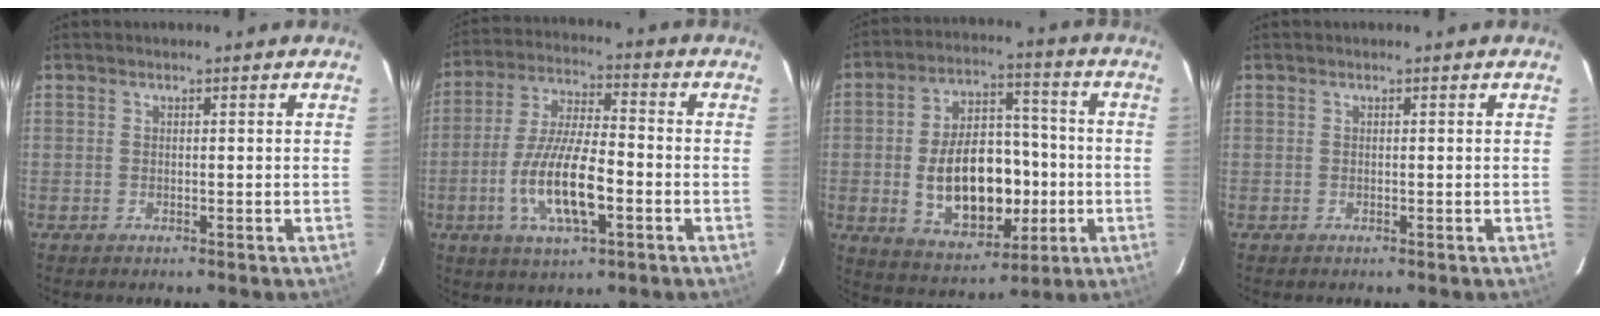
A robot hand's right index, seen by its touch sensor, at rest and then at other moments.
{"total": 13.4, "force": [-4.4, 4.1, 12.0], "torque": [-0.245, -0.010, -0.077]}
{"total": 17.0, "force": [-2.9, 10.3, 13.2], "torque": [-0.253, 0.018, -0.021]}
{"total": 0.0}